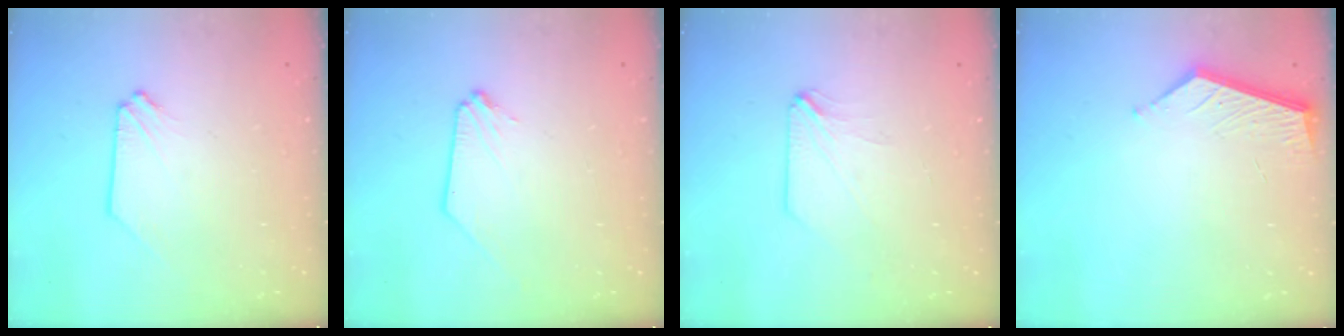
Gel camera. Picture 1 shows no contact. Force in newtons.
{"total": 0.0}
{"total": 0.0}
{"total": 5.5, "press": 5.5, "slide": 0.3}